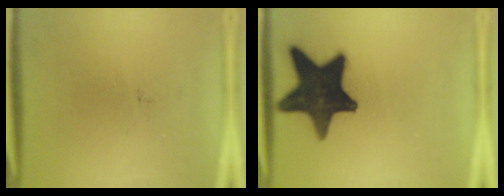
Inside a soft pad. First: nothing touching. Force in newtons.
{"total": 18.4}